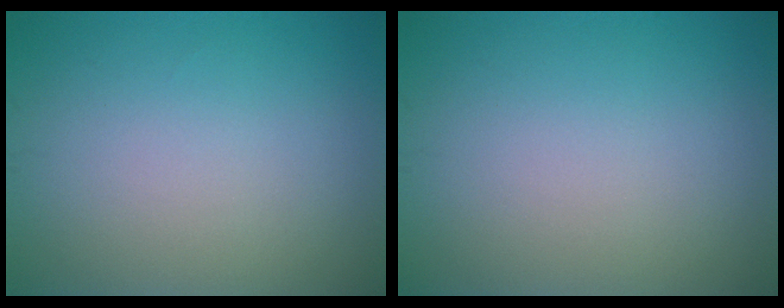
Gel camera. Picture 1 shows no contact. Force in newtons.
{"total": 0.0}